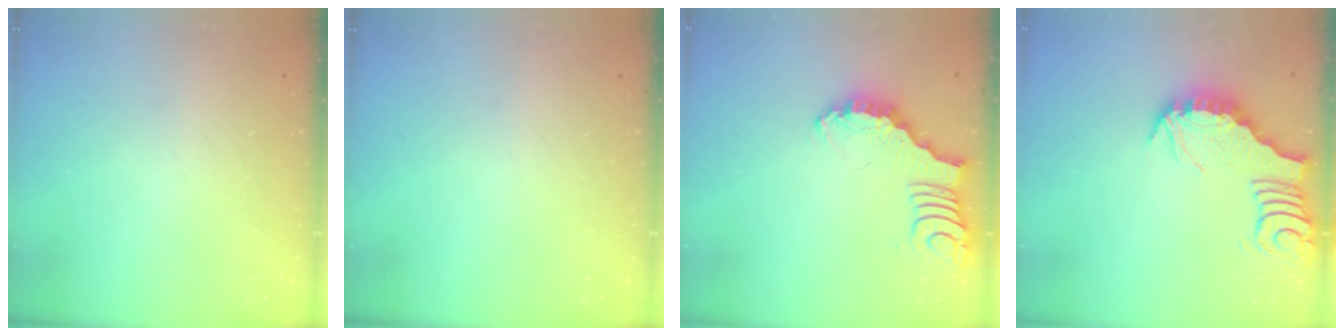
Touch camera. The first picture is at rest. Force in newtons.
{"total": 0.0}
{"total": 3.3, "press": 3.3, "slide": 0.4}
{"total": 3.5, "press": 3.5, "slide": 0.3}